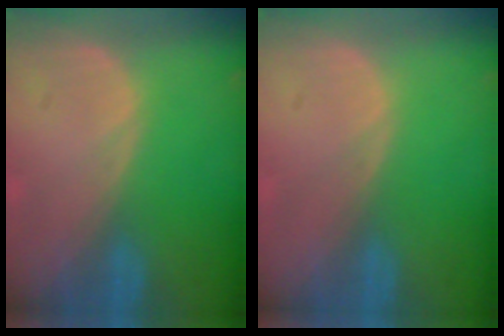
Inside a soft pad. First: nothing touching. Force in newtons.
{"total": 0.0}